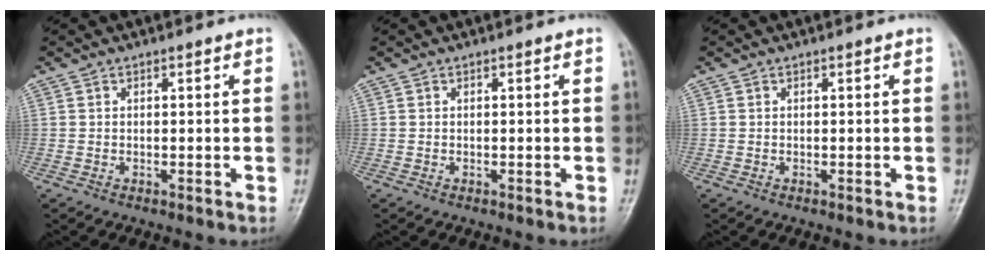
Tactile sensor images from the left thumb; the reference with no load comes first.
{"total": 0.0}
{"total": 0.0}